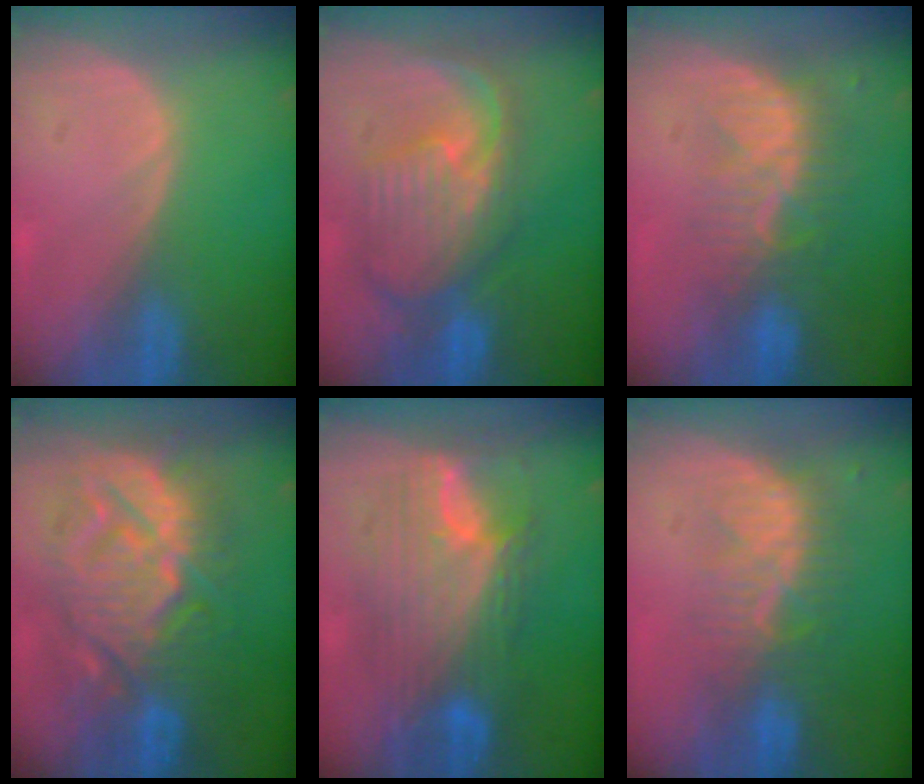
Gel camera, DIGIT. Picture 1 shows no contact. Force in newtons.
{"total": 10.7, "press": 9.5, "slide": 5.0}
{"total": 8.1, "press": 7.4, "slide": 3.5}
{"total": 13.4, "press": 13.3, "slide": 1.4}
{"total": 10.9, "press": 10.9, "slide": 0.8}
{"total": 8.2, "press": 7.3, "slide": 3.7}